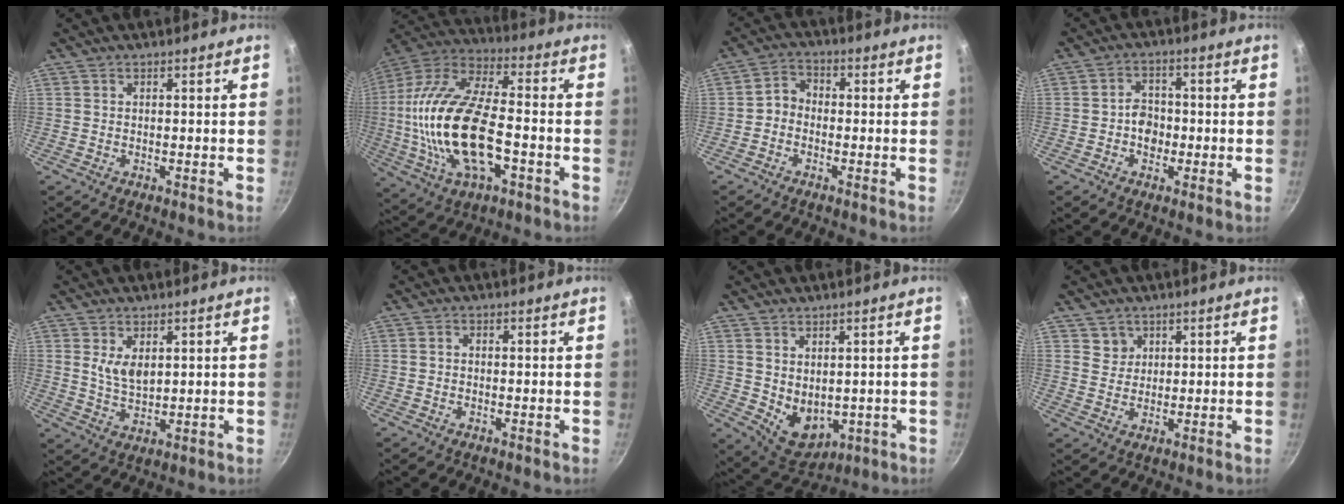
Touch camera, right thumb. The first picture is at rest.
{"total": 24.4, "force": [-4.0, 11.7, 21.1], "torque": [-0.414, 0.029, -0.080]}
{"total": 3.7, "force": [-1.1, 3.0, 1.9], "torque": [-0.023, 0.020, -0.033]}
{"total": 5.0, "force": [-0.9, 4.0, 2.9], "torque": [-0.019, 0.012, -0.020]}
{"total": 7.8, "force": [0.1, 5.9, 5.2], "torque": [-0.066, 0.008, -0.003]}
{"total": 0.9, "force": [-0.2, 0.7, 0.5], "torque": [-0.010, 0.006, -0.003]}
{"total": 7.7, "force": [0.8, 5.6, 5.2], "torque": [-0.060, -0.021, 0.039]}
{"total": 3.2, "force": [1.6, 2.7, 0.3], "torque": [0.019, 0.000, 0.027]}